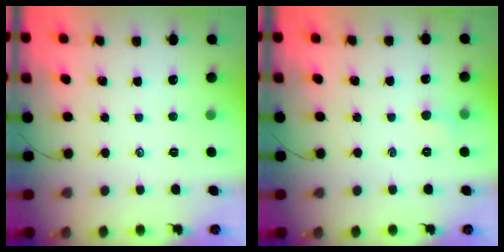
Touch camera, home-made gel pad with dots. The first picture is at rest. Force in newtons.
{"total": 4.1, "press": 3.9, "slide": 1.3}